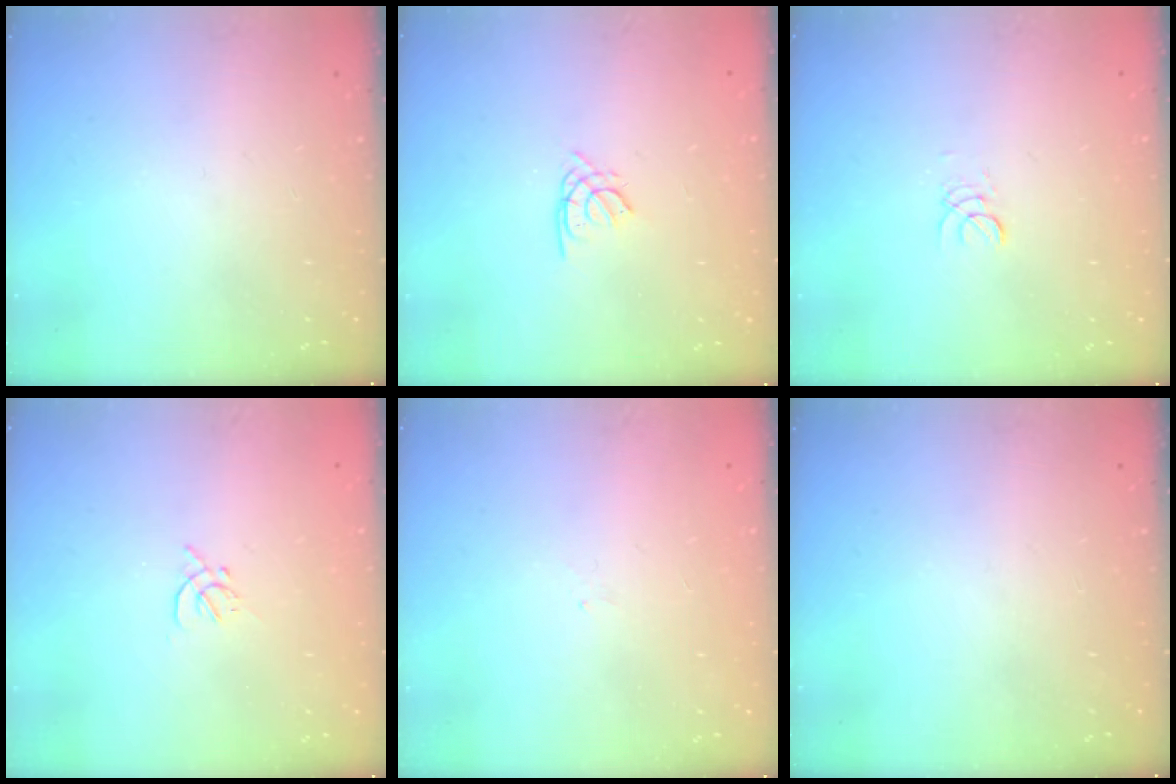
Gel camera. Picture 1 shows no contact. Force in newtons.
{"total": 1.4, "press": 1.4, "slide": 0.4}
{"total": 2.0, "press": 2.0, "slide": 0.2}
{"total": 1.9, "press": 1.8, "slide": 0.5}
{"total": 1.3, "press": 1.2, "slide": 0.5}
{"total": 0.0}